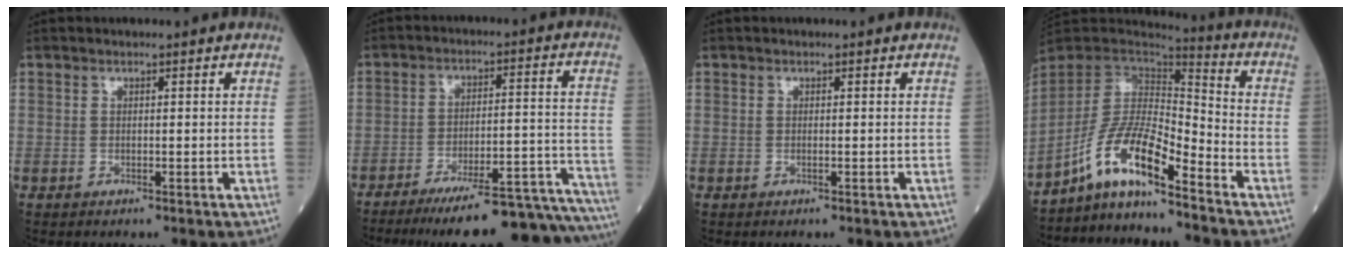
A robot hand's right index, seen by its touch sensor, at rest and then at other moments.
{"total": 24.4, "force": [-22.4, 0.7, 9.6], "torque": [-0.062, 0.012, -0.300]}
{"total": 0.0}
{"total": 11.7, "force": [-8.1, 1.5, 8.2], "torque": [-0.167, 0.011, -0.152]}